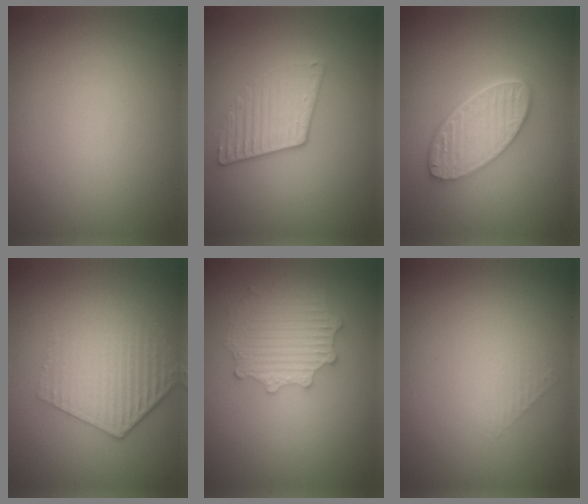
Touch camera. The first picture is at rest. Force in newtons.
{"total": 3.1, "press": 2.7, "slide": 1.5}
{"total": 5.7, "press": 4.4, "slide": 3.6}
{"total": 4.3, "press": 3.2, "slide": 2.9}
{"total": 4.2, "press": 3.5, "slide": 2.3}
{"total": 1.0, "press": 1.0, "slide": 0.1}